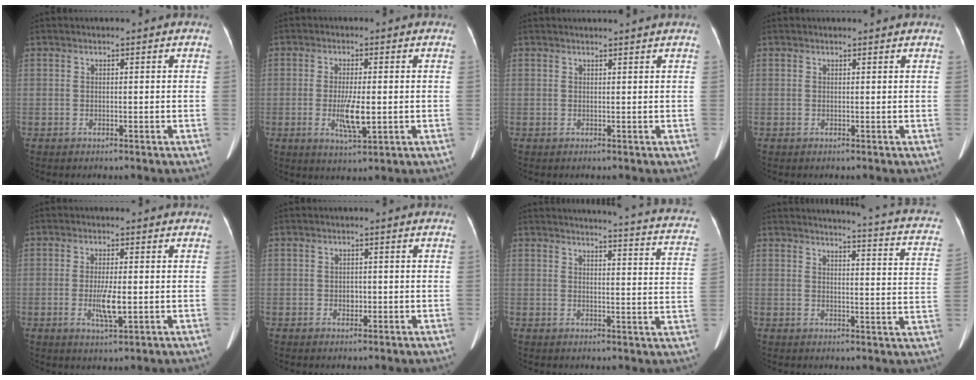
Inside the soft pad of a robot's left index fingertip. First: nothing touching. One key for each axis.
{"total": 5.3, "fx": -1.0, "fy": 1.1, "fz": 5.1, "tx": -0.102, "ty": -0.013, "tz": -0.013}
{"total": 3.0, "fx": 2.8, "fy": -0.5, "fz": 0.9, "tx": -0.013, "ty": 0.010, "tz": 0.034}
{"total": 1.5, "fx": 1.4, "fy": 0.1, "fz": 0.3, "tx": -0.010, "ty": 0.005, "tz": 0.014}
{"total": 4.5, "fx": -1.0, "fy": 0.9, "fz": 4.3, "tx": -0.086, "ty": -0.010, "tz": -0.012}
{"total": 1.5, "fx": -0.6, "fy": 1.1, "fz": 0.8, "tx": -0.013, "ty": 0.000, "tz": -0.004}
{"total": 19.1, "fx": 17.6, "fy": 1.3, "fz": 7.1, "tx": -0.079, "ty": -0.075, "tz": 0.176}
{"total": 16.1, "fx": 13.8, "fy": 1.7, "fz": 8.1, "tx": -0.096, "ty": -0.054, "tz": 0.131}